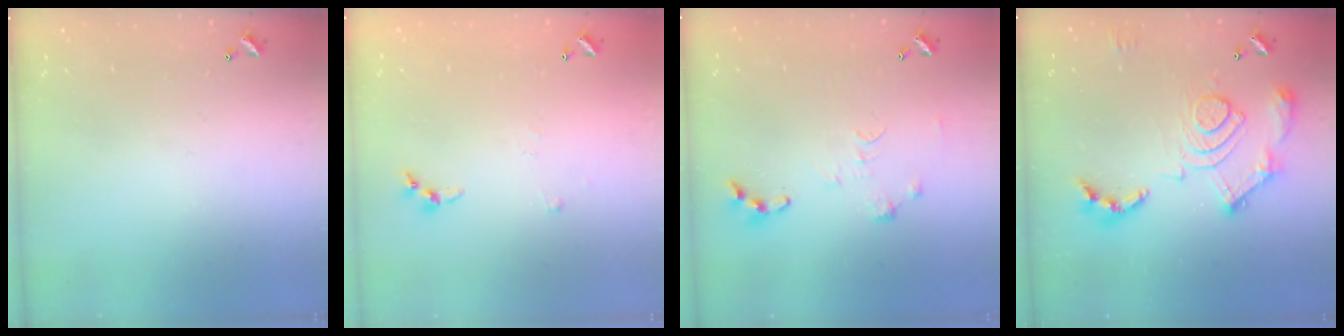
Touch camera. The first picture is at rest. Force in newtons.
{"total": 3.0, "press": 2.9, "slide": 0.4}
{"total": 0.7, "press": 0.7, "slide": 0.1}
{"total": 18.1, "press": 18.0, "slide": 1.9}